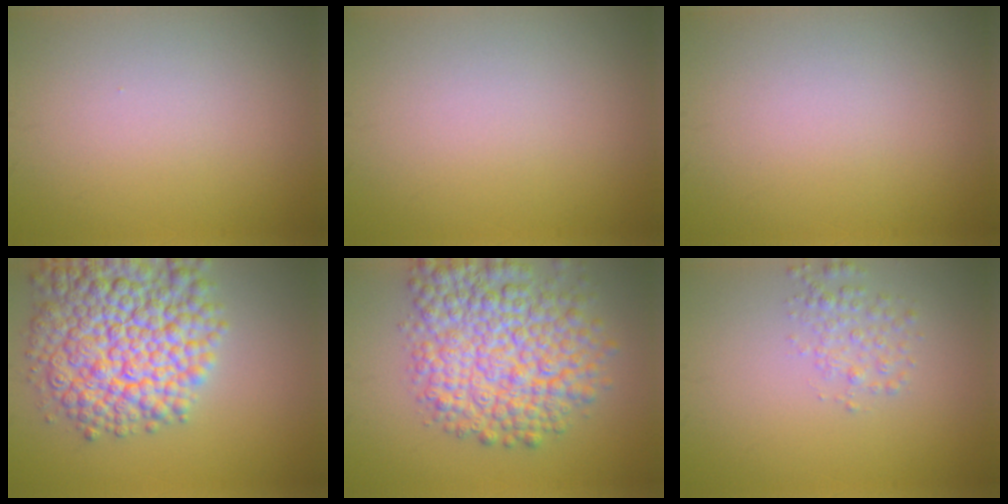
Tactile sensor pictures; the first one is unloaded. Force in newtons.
{"total": 0.0}
{"total": 0.0}
{"total": 12.1, "press": 12.1, "slide": 0.5}
{"total": 9.8, "press": 9.8, "slide": 0.4}
{"total": 2.0, "press": 2.0, "slide": 0.1}